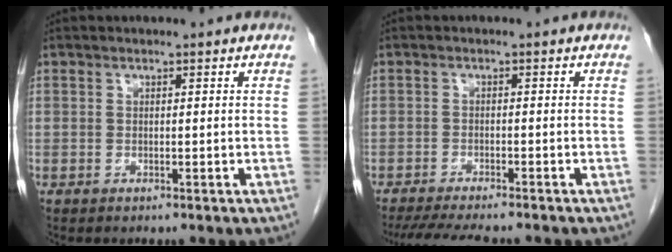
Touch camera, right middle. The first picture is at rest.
{"total": 9.3, "force": [-8.2, 1.2, 4.4], "torque": [-0.066, -0.016, -0.123]}